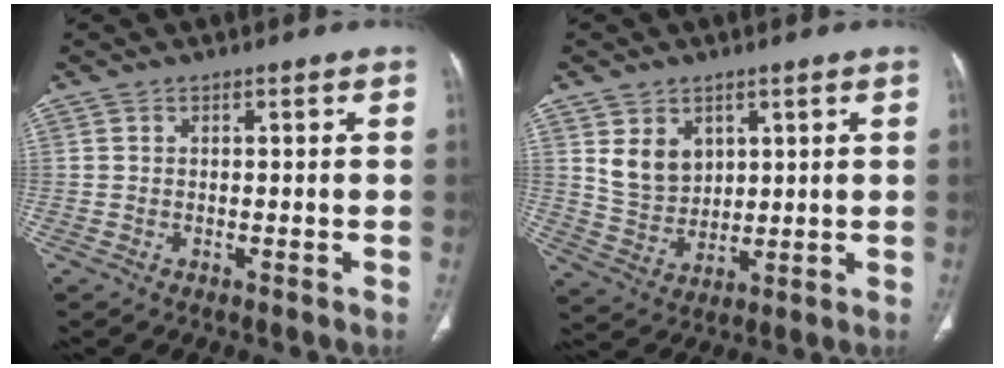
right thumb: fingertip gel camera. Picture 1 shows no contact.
{"total": 7.6, "force": [3.0, 5.8, 3.8], "torque": [-0.045, -0.023, 0.070]}